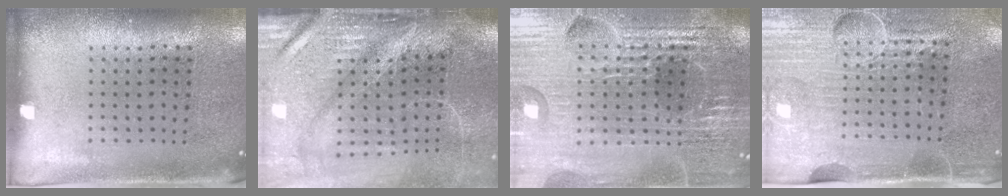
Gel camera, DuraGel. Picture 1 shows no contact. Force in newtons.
{"total": 4.6, "press": 3.8, "slide": 2.5}
{"total": 6.1, "press": 5.4, "slide": 2.8}
{"total": 4.5, "press": 4.0, "slide": 1.9}